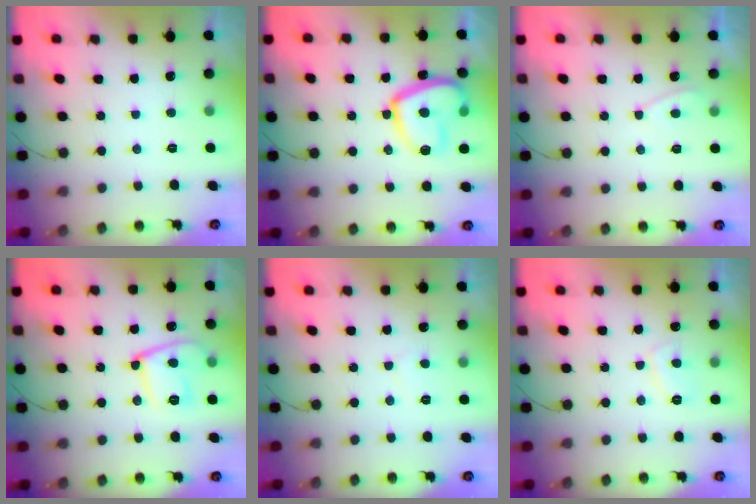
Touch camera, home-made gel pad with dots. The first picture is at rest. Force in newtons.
{"total": 15.6, "press": 15.5, "slide": 1.5}
{"total": 2.9, "press": 2.9, "slide": 0.3}
{"total": 14.1, "press": 14.1, "slide": 1.3}
{"total": 2.6, "press": 2.6, "slide": 0.2}
{"total": 3.5, "press": 3.4, "slide": 0.7}